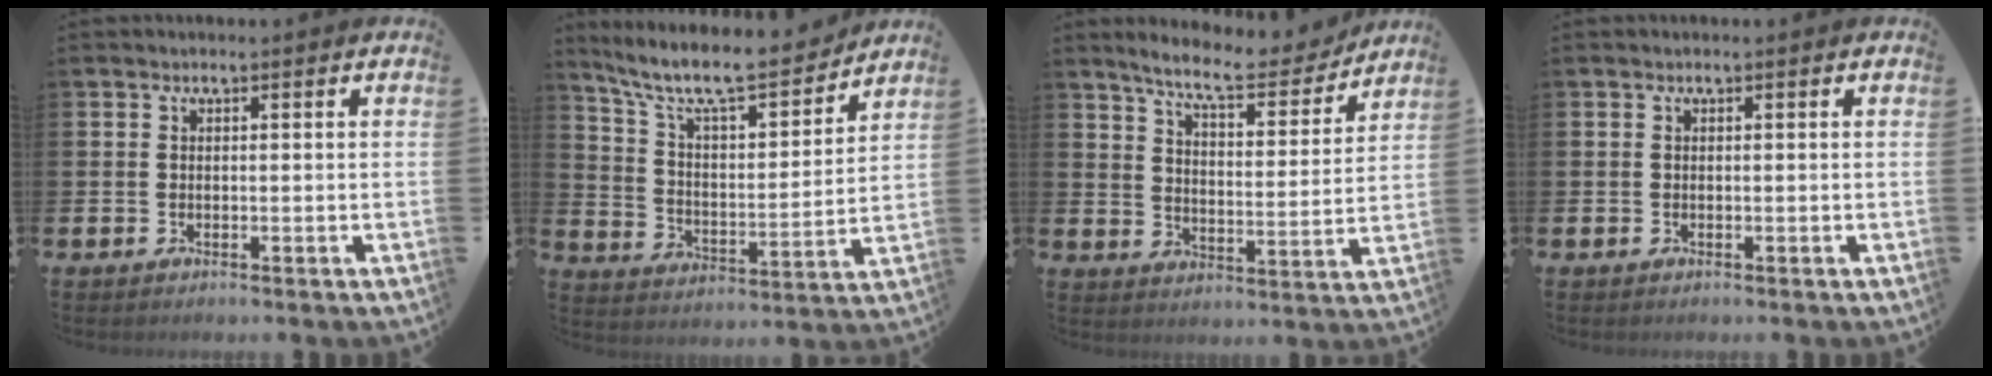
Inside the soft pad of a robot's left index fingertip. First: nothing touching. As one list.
[{"total": 10.0, "force": [8.8, 2.2, 4.2], "torque": [-0.112, -0.061, 0.146]}, {"total": 8.8, "force": [8.1, 1.4, 3.3], "torque": [-0.078, -0.051, 0.139]}, {"total": 0.0}]